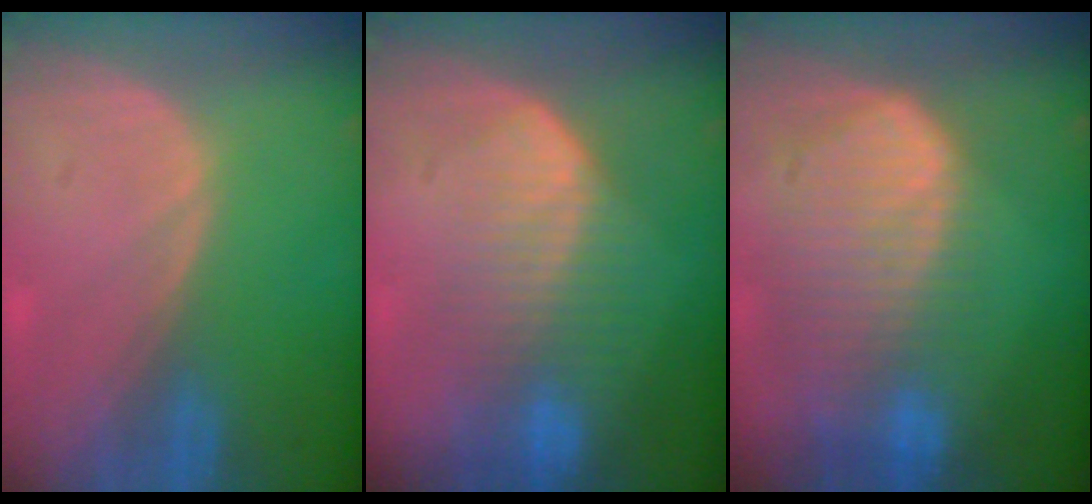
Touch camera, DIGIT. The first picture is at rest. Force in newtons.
{"total": 7.5, "press": 7.2, "slide": 2.1}
{"total": 10.3, "press": 8.9, "slide": 5.3}